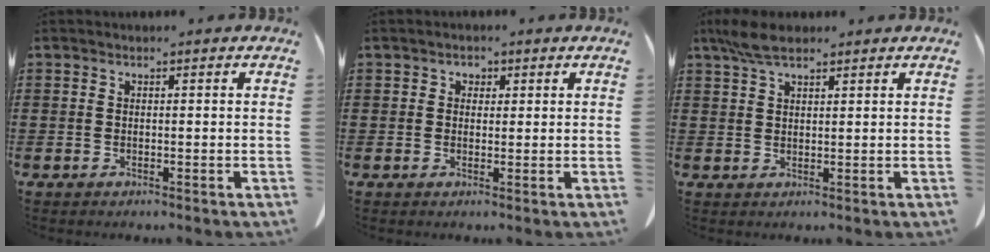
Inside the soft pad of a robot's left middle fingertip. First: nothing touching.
{"total": 1.3, "force": [0.5, 1.1, 0.4], "torque": [-0.004, 0.001, 0.008]}
{"total": 4.7, "force": [3.2, 1.6, 3.1], "torque": [-0.070, 0.004, 0.060]}